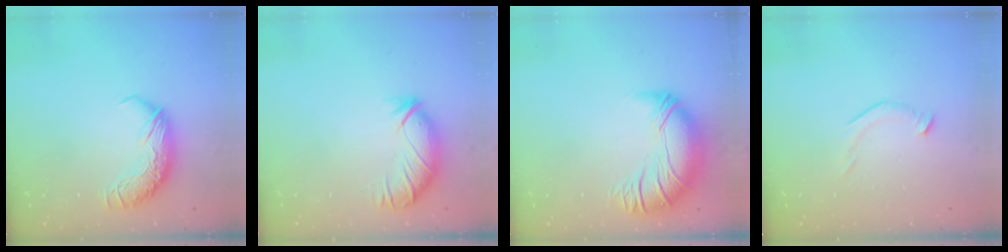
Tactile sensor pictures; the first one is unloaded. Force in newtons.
{"total": 2.7, "press": 2.5, "slide": 0.9}
{"total": 2.8, "press": 0.2, "slide": 2.8}
{"total": 5.7, "press": 5.5, "slide": 1.2}